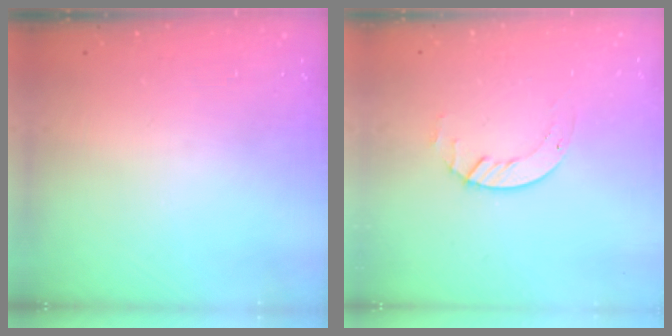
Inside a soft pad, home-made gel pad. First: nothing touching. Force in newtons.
{"total": 2.6, "press": 2.6, "slide": 0.3}